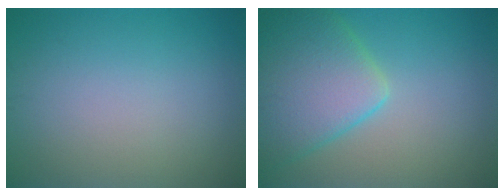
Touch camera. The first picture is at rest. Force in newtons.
{"total": 7.4, "press": 7.4, "slide": 0.4}